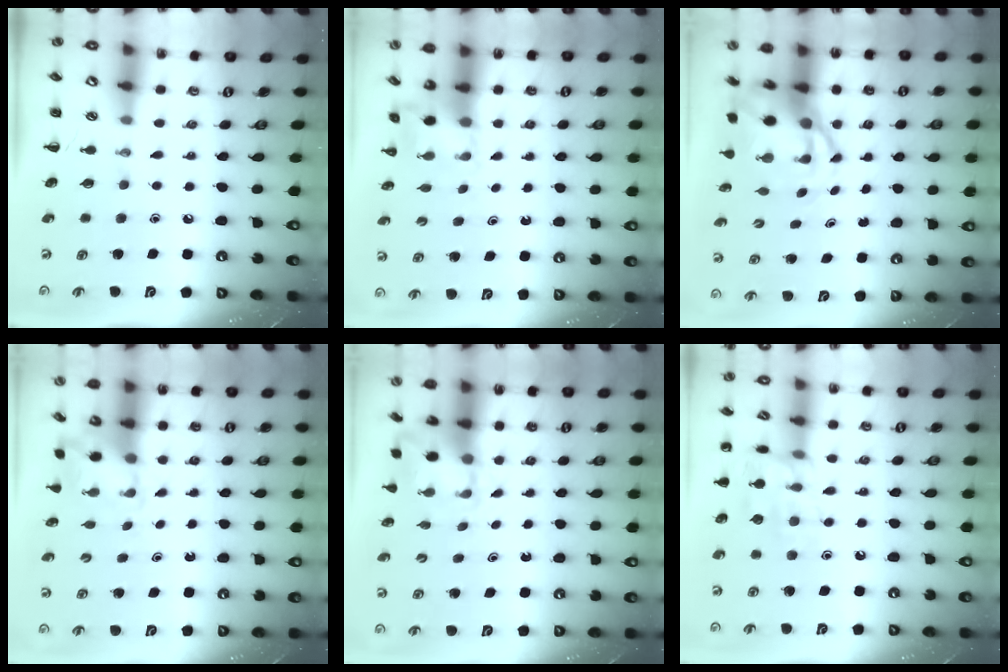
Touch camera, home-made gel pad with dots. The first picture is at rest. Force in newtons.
{"total": 2.5, "press": 2.5, "slide": 0.5}
{"total": 6.5, "press": 6.2, "slide": 1.9}
{"total": 2.3, "press": 2.3, "slide": 0.5}
{"total": 2.1, "press": 2.0, "slide": 0.7}
{"total": 12.8, "press": 12.8, "slide": 0.6}